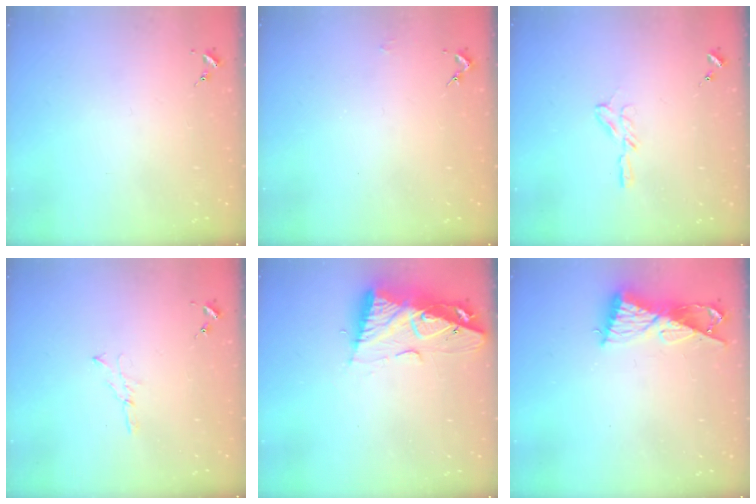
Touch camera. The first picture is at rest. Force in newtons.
{"total": 2.1, "press": 2.1, "slide": 0.3}
{"total": 5.3, "press": 5.2, "slide": 0.6}
{"total": 3.3, "press": 3.3, "slide": 0.4}
{"total": 10.8, "press": 10.8, "slide": 1.2}
{"total": 9.2, "press": 9.1, "slide": 0.8}